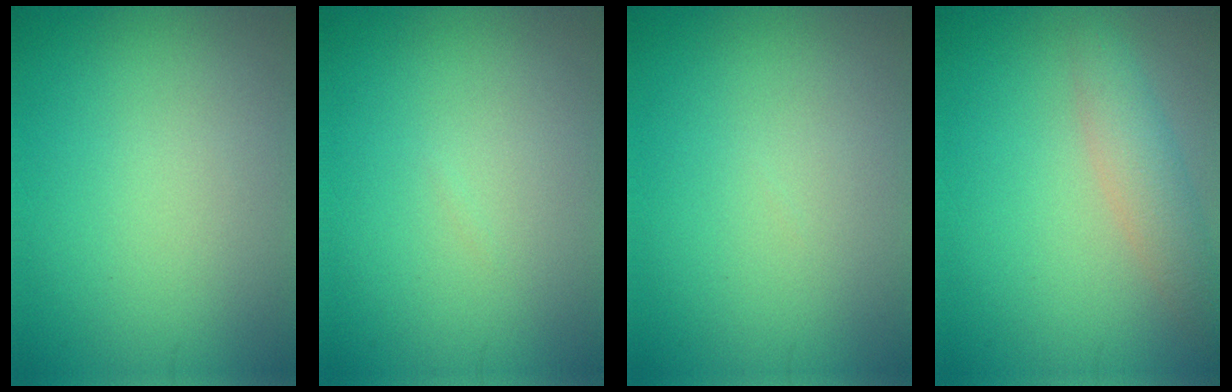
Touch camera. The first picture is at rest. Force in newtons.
{"total": 0.0}
{"total": 0.0}
{"total": 2.9, "press": 2.9, "slide": 0.2}